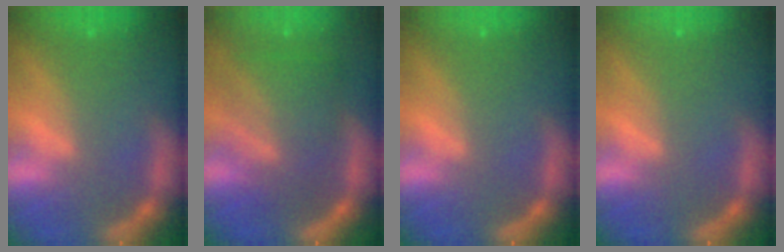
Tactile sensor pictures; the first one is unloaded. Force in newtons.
{"total": 7.6}
{"total": 0.0}
{"total": 0.0}